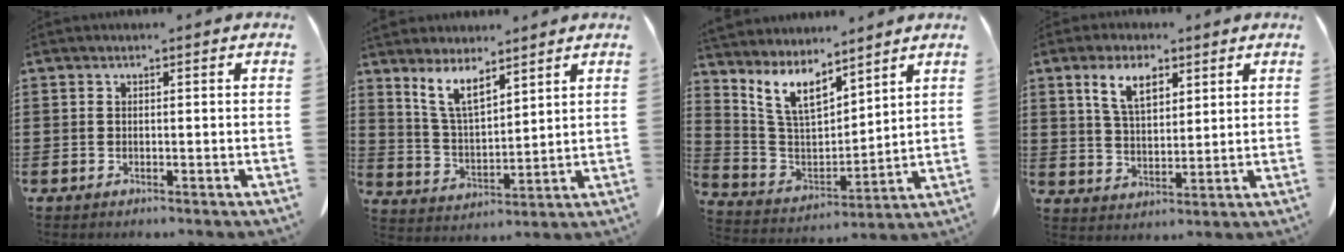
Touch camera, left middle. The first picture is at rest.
{"total": 7.4, "force": [5.7, 2.1, 4.2], "torque": [-0.100, -0.018, 0.106]}
{"total": 8.7, "force": [6.4, 3.7, 4.7], "torque": [-0.118, -0.023, 0.118]}
{"total": 6.9, "force": [3.9, 3.3, 4.6], "torque": [-0.096, 0.007, 0.071]}